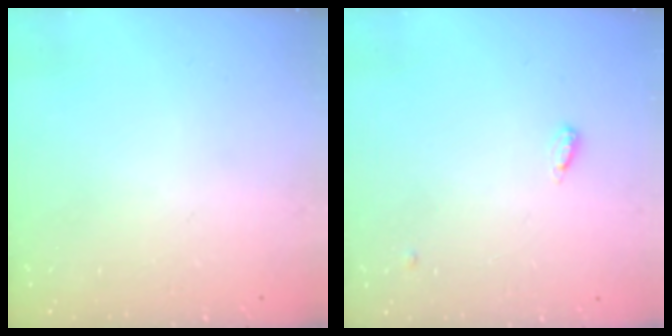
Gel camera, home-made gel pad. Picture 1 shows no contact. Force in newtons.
{"total": 3.6, "press": 3.5, "slide": 0.7}